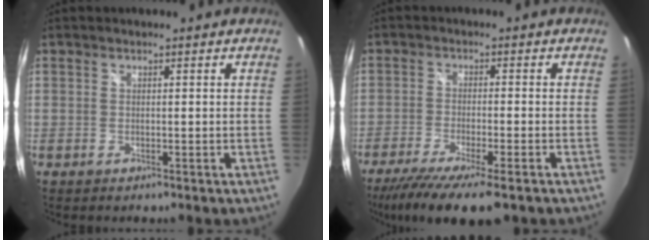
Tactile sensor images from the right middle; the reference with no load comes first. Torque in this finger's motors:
{"motor_torque": [1.08, -1.06, 0.44, 0.12]}